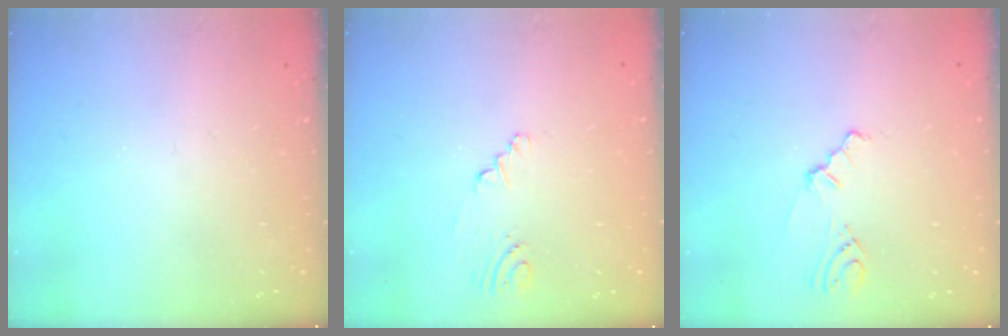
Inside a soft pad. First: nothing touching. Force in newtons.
{"total": 2.0, "press": 1.7, "slide": 1.0}
{"total": 2.1, "press": 2.0, "slide": 0.7}